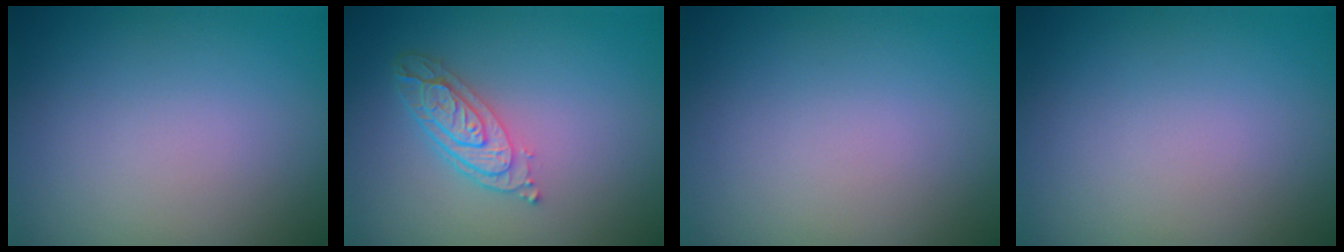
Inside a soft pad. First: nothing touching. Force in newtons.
{"total": 3.9, "press": 3.0, "slide": 2.5}
{"total": 0.0}
{"total": 0.0}